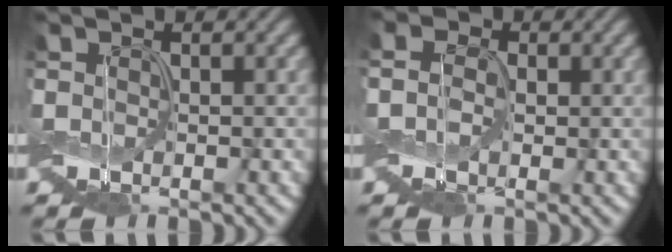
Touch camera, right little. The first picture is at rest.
{"total": 2.7, "force": [0.3, 2.2, 1.5], "torque": [-0.041, 0.012, -0.014]}